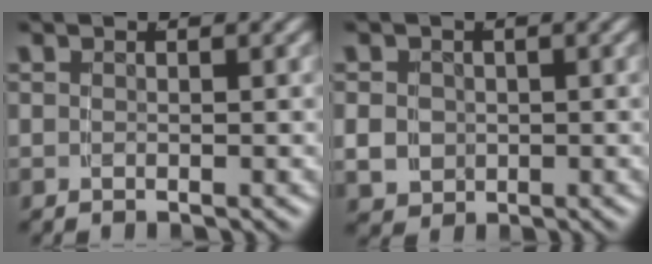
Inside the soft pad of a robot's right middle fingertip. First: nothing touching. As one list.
[{"total": 2.8, "force": [-0.1, 2.6, 1.0], "torque": [-0.024, -0.012, 0.005]}]